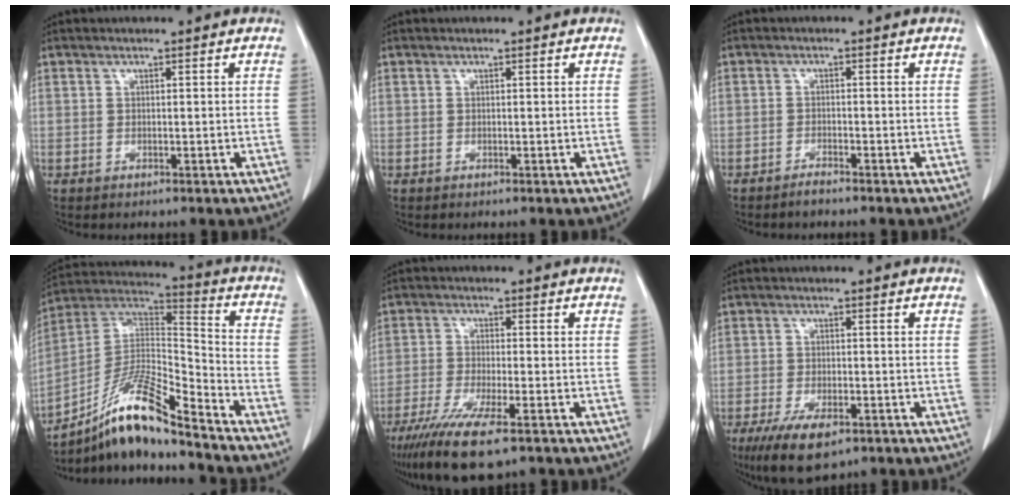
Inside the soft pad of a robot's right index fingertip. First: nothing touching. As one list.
[{"total": 0.0}, {"total": 1.5, "force": [-1.4, 0.1, 0.5], "torque": [-0.007, 0.000, -0.024]}, {"total": 14.9, "force": [-11.3, 1.1, 9.6], "torque": [-0.173, 0.014, -0.201]}, {"total": 10.8, "force": [-7.1, 1.4, 8.0], "torque": [-0.142, -0.028, -0.115]}, {"total": 8.1, "force": [-5.0, 3.0, 5.6], "torque": [-0.099, -0.014, -0.079]}]